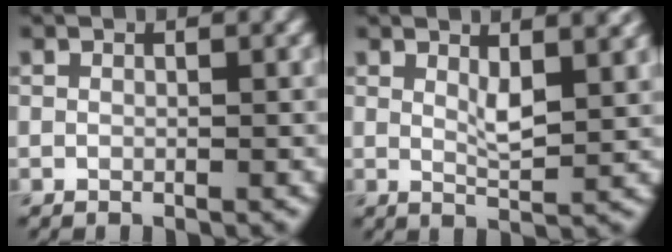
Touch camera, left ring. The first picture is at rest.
{"total": 3.5, "force": [1.5, 0.9, 3.0], "torque": [-0.052, -0.001, 0.025]}